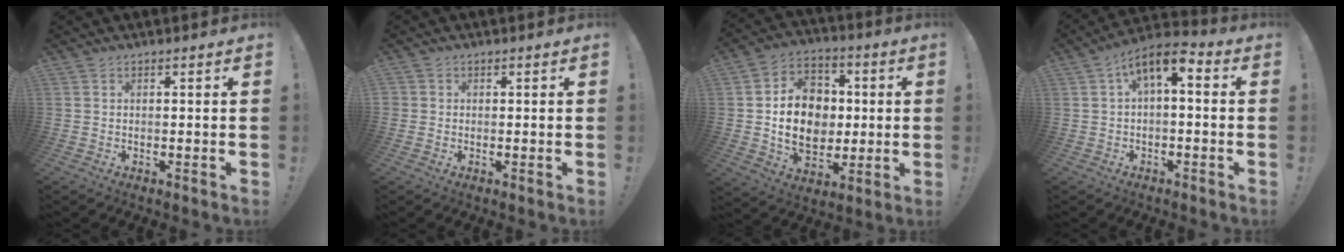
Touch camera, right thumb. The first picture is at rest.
{"total": 1.3, "force": [-0.2, 1.3, 0.3], "torque": [-0.006, 0.003, -0.002]}
{"total": 16.9, "force": [0.5, 13.5, 10.2], "torque": [-0.162, 0.001, 0.016]}
{"total": 6.7, "force": [1.4, 2.8, 6.0], "torque": [-0.096, -0.007, 0.024]}